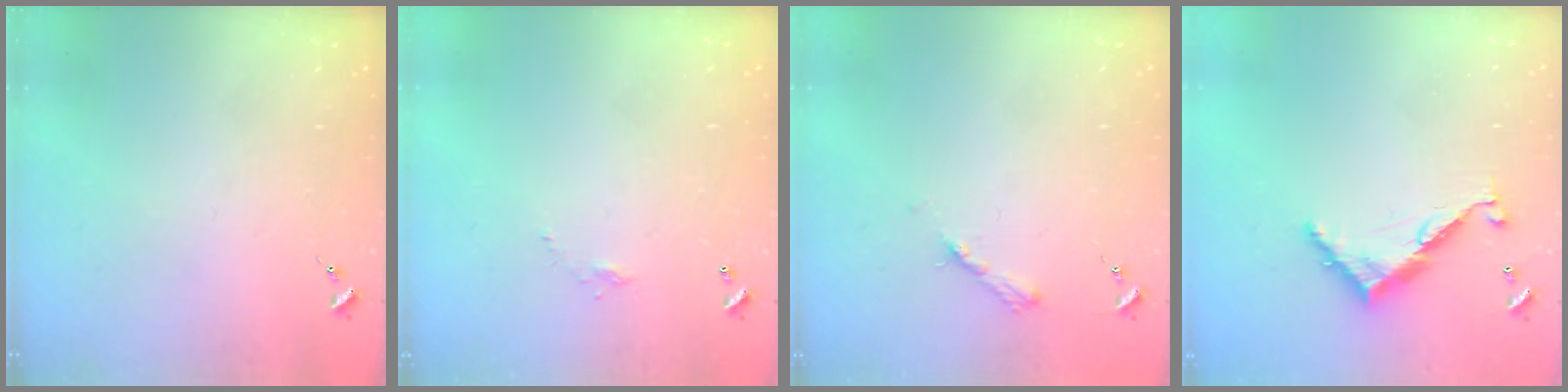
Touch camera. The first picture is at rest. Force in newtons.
{"total": 3.2, "press": 3.2, "slide": 0.0}
{"total": 5.0, "press": 5.0, "slide": 0.6}
{"total": 9.0, "press": 9.0, "slide": 0.8}